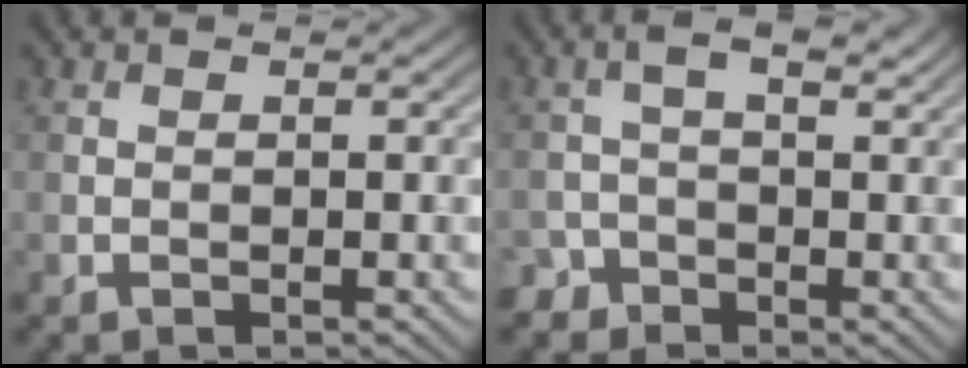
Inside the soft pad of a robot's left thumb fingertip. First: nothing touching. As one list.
[{"total": 2.7, "force": [-1.0, 2.0, 1.5], "torque": [-0.025, 0.006, -0.030]}]